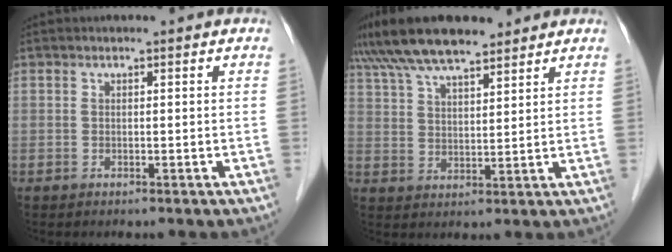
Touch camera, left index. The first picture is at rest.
{"total": 11.9, "force": [9.6, 2.6, 6.6], "torque": [-0.126, 0.031, 0.174]}